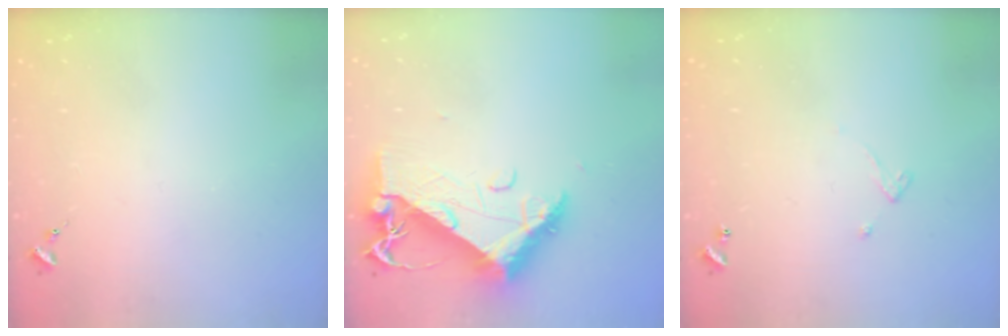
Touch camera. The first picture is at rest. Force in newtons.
{"total": 13.1, "press": 13.1, "slide": 1.4}
{"total": 3.4, "press": 3.4, "slide": 0.5}